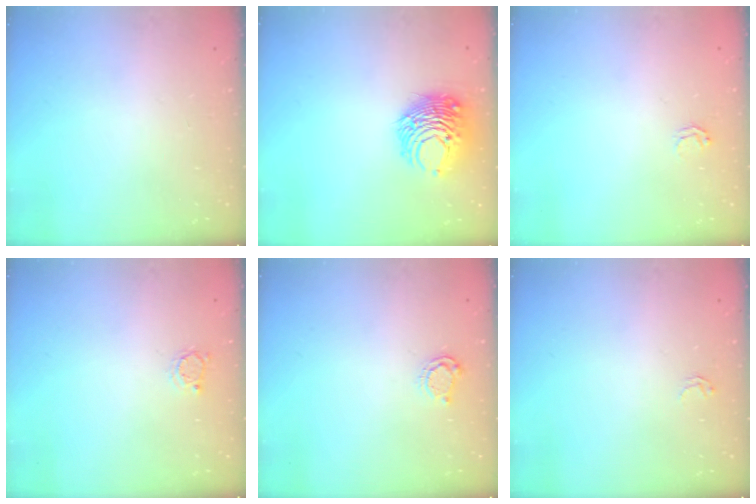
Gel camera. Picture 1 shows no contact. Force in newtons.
{"total": 10.2, "press": 10.2, "slide": 0.7}
{"total": 2.5, "press": 2.5, "slide": 0.2}
{"total": 2.6, "press": 2.6, "slide": 0.4}
{"total": 4.4, "press": 4.4, "slide": 0.4}
{"total": 1.8, "press": 1.8, "slide": 0.0}